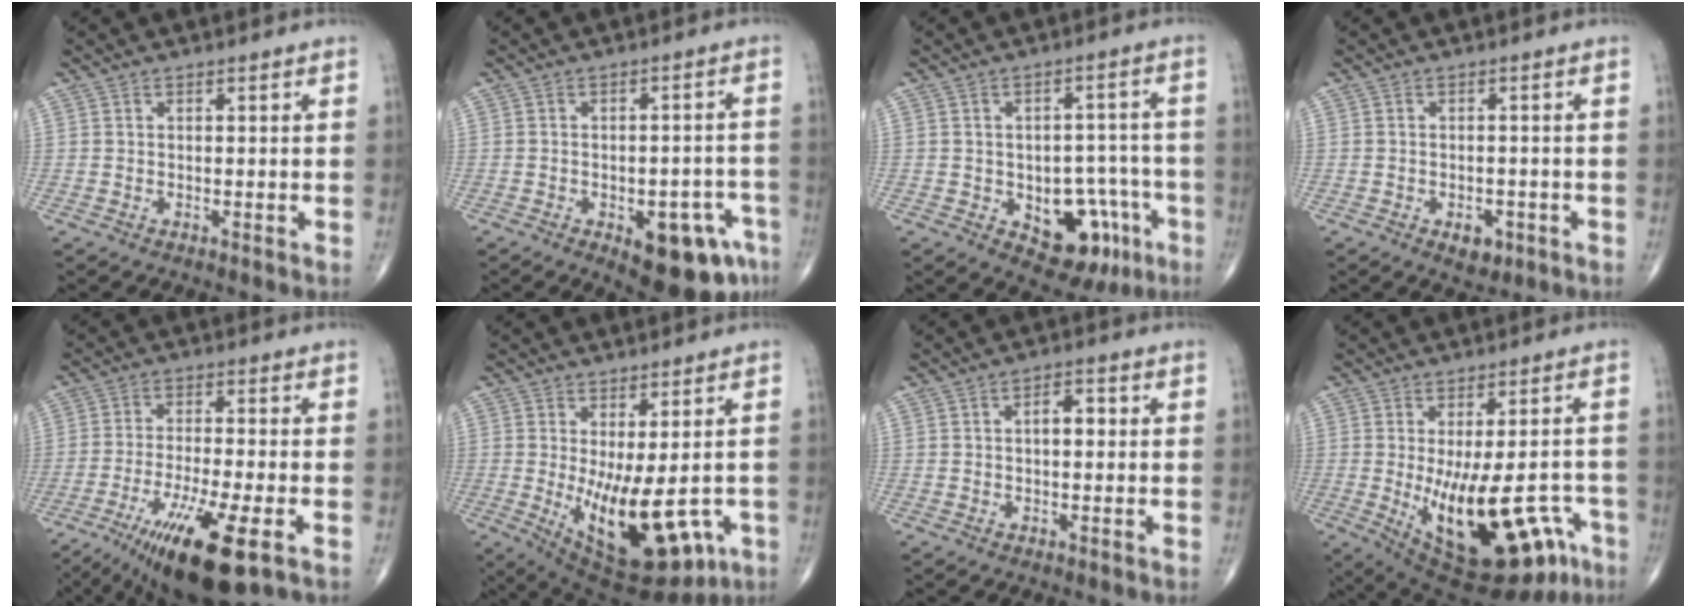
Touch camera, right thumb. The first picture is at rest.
{"total": 12.6, "force": [-6.1, 5.4, 9.6], "torque": [-0.096, 0.031, -0.068]}
{"total": 12.8, "force": [-5.0, 7.9, 8.8], "torque": [-0.068, 0.036, -0.054]}
{"total": 3.5, "force": [-1.6, 2.2, 2.2], "torque": [-0.019, 0.003, -0.016]}
{"total": 14.9, "force": [-7.3, 3.1, 12.6], "torque": [-0.239, -0.004, -0.117]}
{"total": 16.5, "force": [-3.3, 7.2, 14.5], "torque": [-0.222, -0.024, -0.023]}
{"total": 3.8, "force": [0.3, 2.0, 3.2], "torque": [-0.041, 0.011, 0.000]}
{"total": 22.1, "force": [-7.6, 9.9, 18.2], "torque": [-0.229, -0.004, -0.085]}